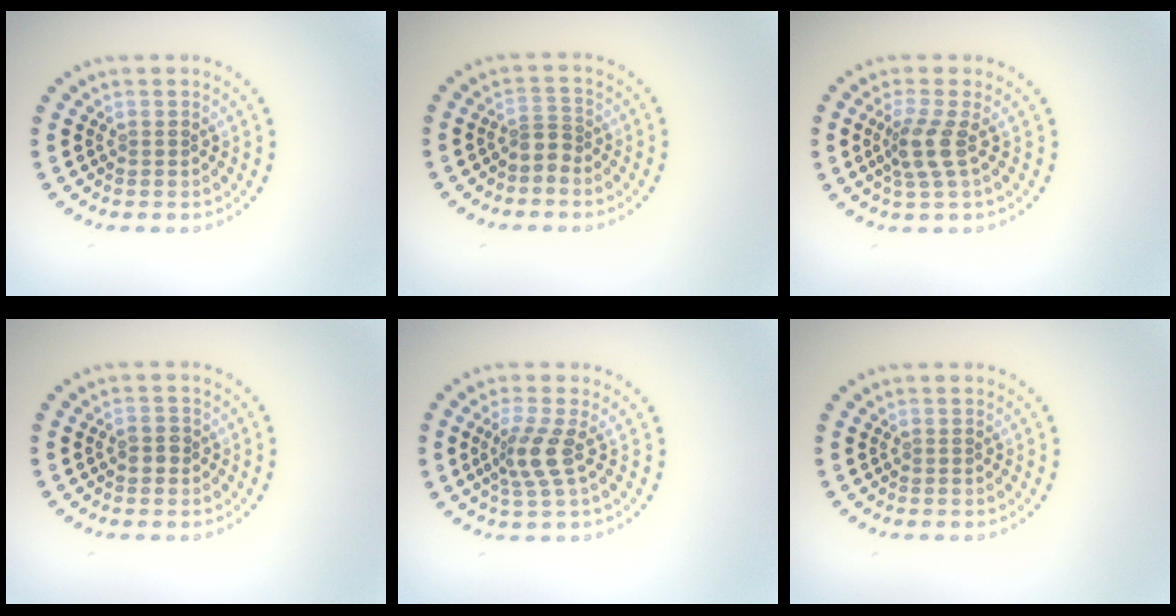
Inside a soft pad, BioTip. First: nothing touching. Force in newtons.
{"total": 1.6, "press": 1.1, "slide": 1.2}
{"total": 2.5, "press": 1.9, "slide": 1.6}
{"total": 1.4, "press": 1.4, "slide": 0.3}
{"total": 2.8, "press": 2.0, "slide": 2.0}
{"total": 0.0}